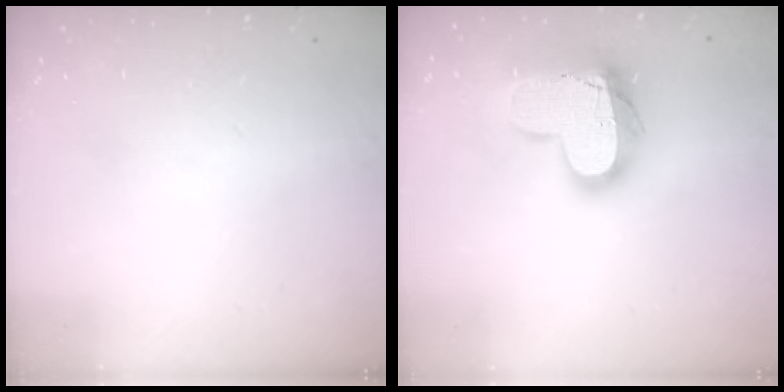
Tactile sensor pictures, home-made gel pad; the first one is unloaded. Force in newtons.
{"total": 17.8, "press": 17.8, "slide": 1.5}